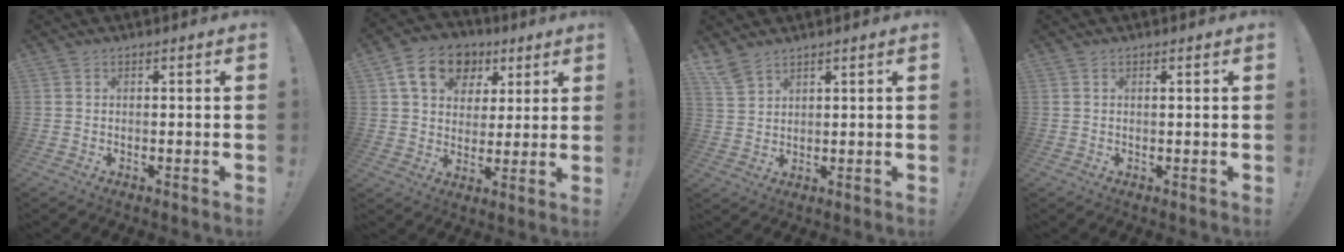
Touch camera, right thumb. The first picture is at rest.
{"total": 15.0, "force": [6.9, 11.1, 7.3], "torque": [-0.107, -0.022, 0.131]}
{"total": 5.0, "force": [4.1, 1.8, 2.0], "torque": [-0.037, -0.025, 0.079]}
{"total": 0.9, "force": [0.4, -0.1, 0.8], "torque": [-0.011, 0.000, 0.005]}